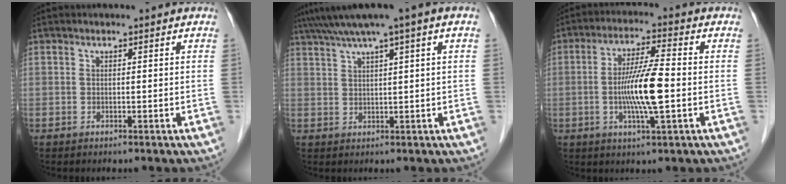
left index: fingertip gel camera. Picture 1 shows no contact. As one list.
[{"total": 7.6, "force": [4.6, -0.5, 6.0], "torque": [-0.101, 0.041, 0.076]}, {"total": 9.2, "force": [-1.4, 0.5, 9.0], "torque": [-0.176, -0.007, -0.030]}]